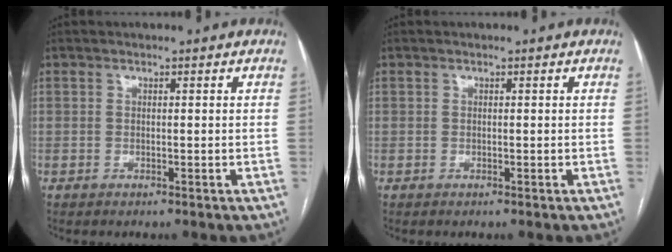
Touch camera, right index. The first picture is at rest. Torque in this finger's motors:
{"motor_torque": [0.02, 0.01, 0.00, 0.00]}